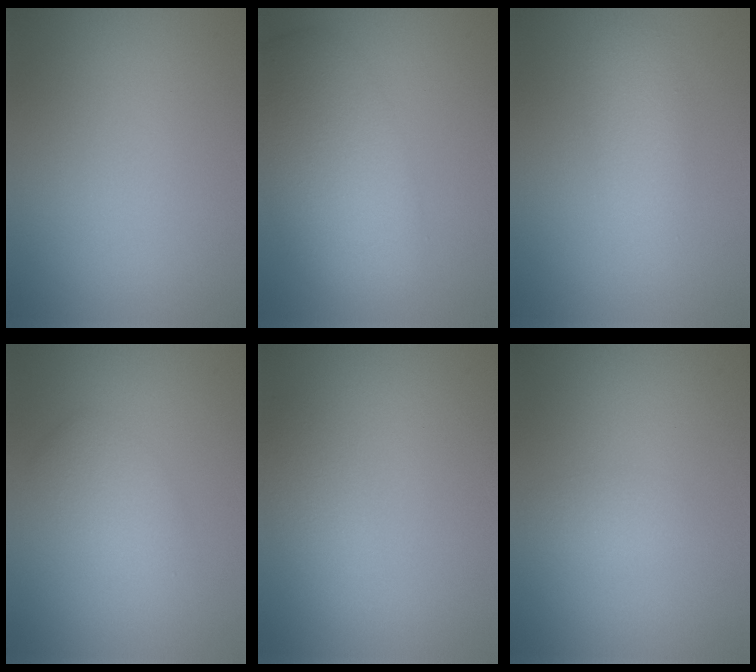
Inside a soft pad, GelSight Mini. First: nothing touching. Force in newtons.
{"total": 8.3, "press": 8.3, "slide": 0.5}
{"total": 2.6, "press": 2.6, "slide": 0.1}
{"total": 2.7, "press": 2.7, "slide": 0.1}
{"total": 2.0, "press": 2.0, "slide": 0.0}
{"total": 1.1, "press": 1.1, "slide": 0.0}